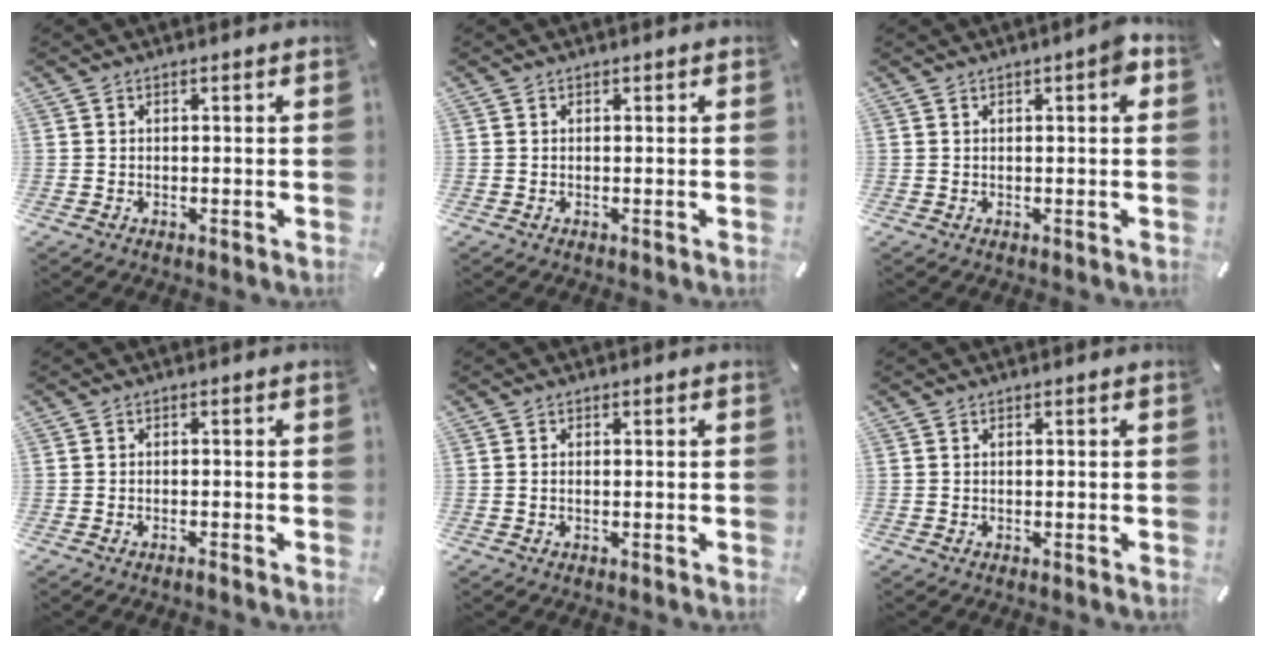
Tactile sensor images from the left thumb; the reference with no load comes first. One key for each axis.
{"total": 0.0}
{"total": 3.5, "fx": 0.9, "fy": 0.8, "fz": 3.3, "tx": -0.048, "ty": -0.001, "tz": 0.010}
{"total": 1.3, "fx": -0.9, "fy": 0.1, "fz": 0.9, "tx": -0.015, "ty": -0.001, "tz": -0.016}
{"total": 0.8, "fx": -0.1, "fy": 0.2, "fz": 0.7, "tx": -0.014, "ty": -0.002, "tz": -0.001}
{"total": 0.0}